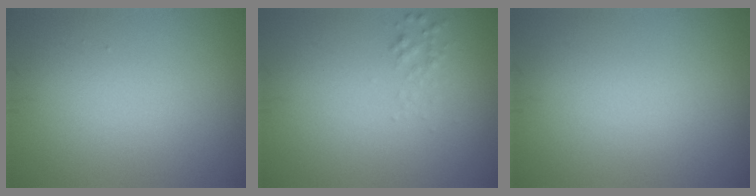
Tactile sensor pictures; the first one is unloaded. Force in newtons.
{"total": 1.0, "press": 1.0, "slide": 0.0}
{"total": 0.0}